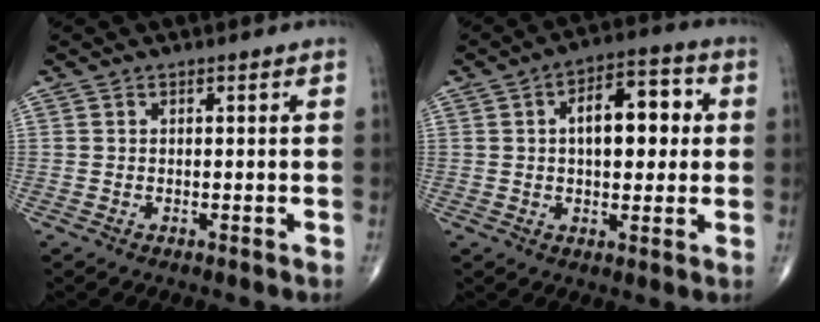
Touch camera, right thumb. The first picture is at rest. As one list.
[{"total": 12.8, "force": [2.0, 6.8, 10.7], "torque": [-0.125, 0.022, 0.024]}]